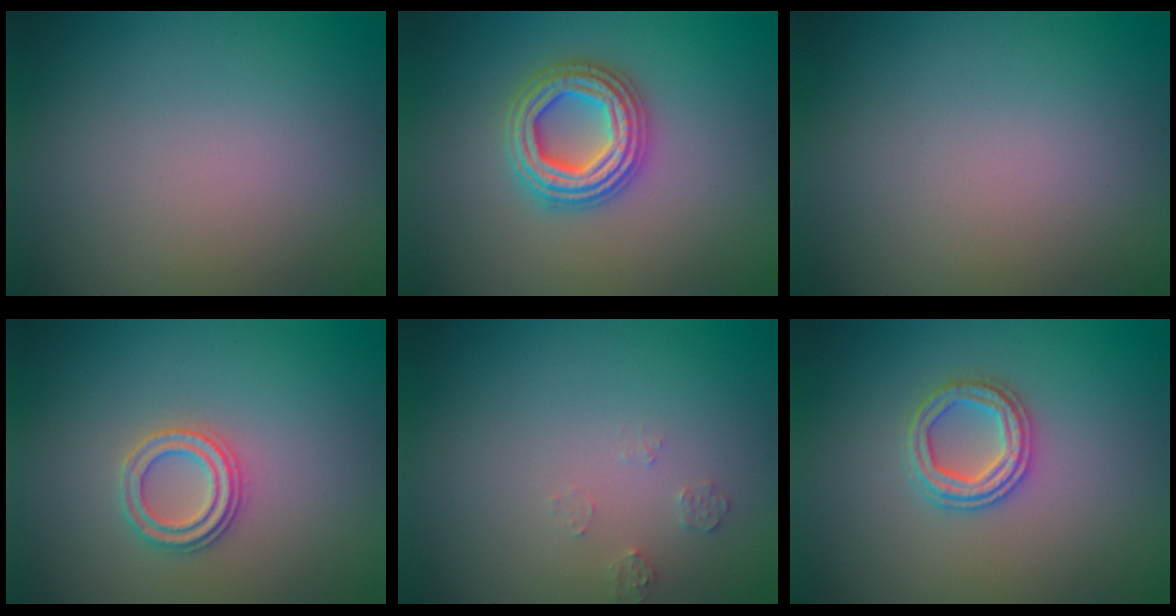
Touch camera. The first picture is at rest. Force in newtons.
{"total": 4.7, "press": 4.7, "slide": 0.7}
{"total": 0.0}
{"total": 2.3, "press": 2.3, "slide": 0.3}
{"total": 1.1, "press": 1.1, "slide": 0.1}
{"total": 2.6, "press": 2.6, "slide": 0.5}